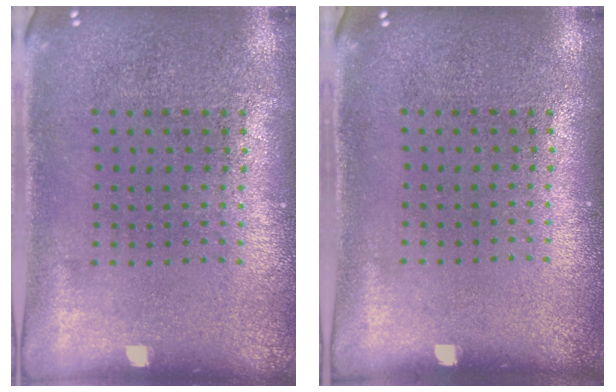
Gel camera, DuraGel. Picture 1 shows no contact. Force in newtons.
{"total": 0.0}